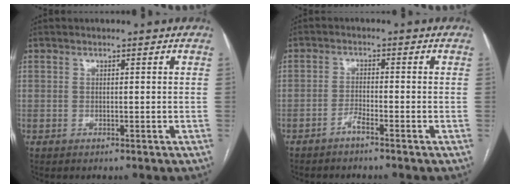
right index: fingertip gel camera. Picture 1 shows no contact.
{"total": 1.9, "force": [-1.6, -0.1, 1.0], "torque": [-0.023, 0.000, -0.033]}